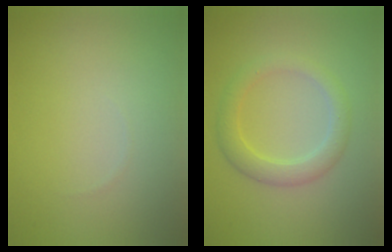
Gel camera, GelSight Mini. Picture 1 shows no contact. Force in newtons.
{"total": 3.0, "press": 3.0, "slide": 0.2}